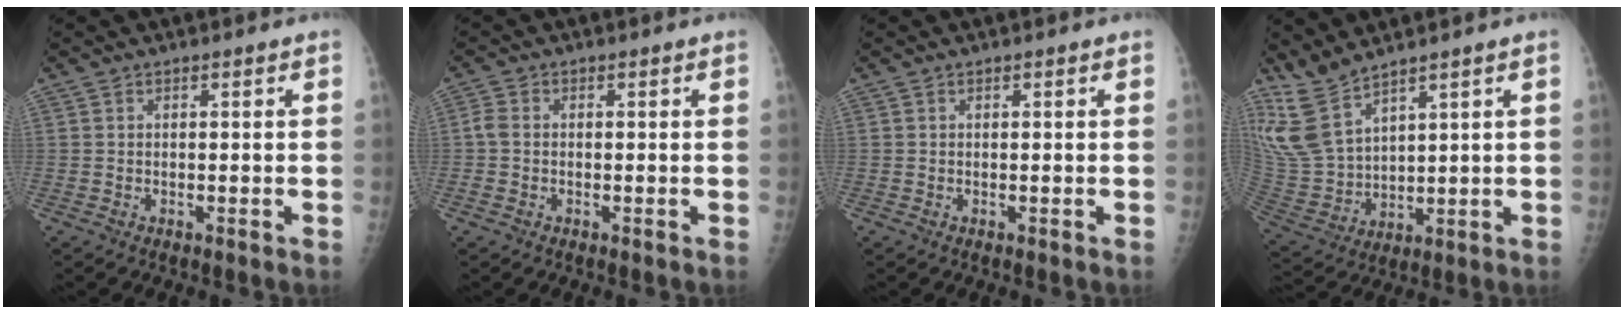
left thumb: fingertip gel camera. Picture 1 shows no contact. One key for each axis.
{"total": 2.4, "fx": -0.3, "fy": 1.7, "fz": 1.7, "tx": -0.043, "ty": -0.001, "tz": -0.013}
{"total": 0.0}
{"total": 10.2, "fx": 8.4, "fy": 3.4, "fz": 4.6, "tx": -0.094, "ty": -0.043, "tz": 0.198}